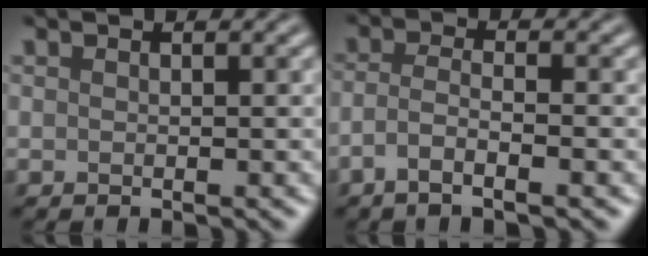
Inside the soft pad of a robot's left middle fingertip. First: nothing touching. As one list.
[{"total": 2.8, "force": [-1.5, 0.7, 2.3], "torque": [-0.044, 0.003, -0.039]}]